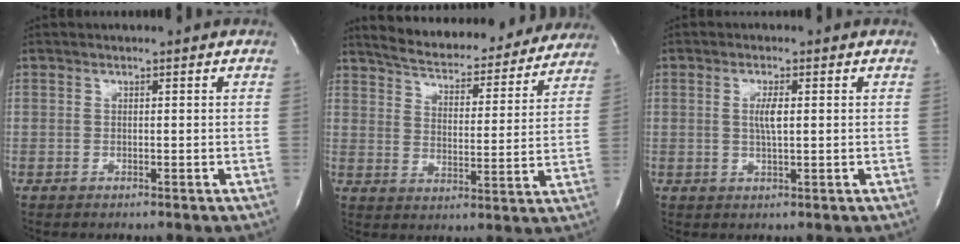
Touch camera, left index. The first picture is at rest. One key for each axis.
{"total": 22.9, "fx": 21.0, "fy": 5.7, "fz": 7.1, "tx": -0.111, "ty": -0.019, "tz": 0.272}
{"total": 2.8, "fx": 0.3, "fy": 0.4, "fz": 2.8, "tx": -0.055, "ty": -0.002, "tz": 0.008}